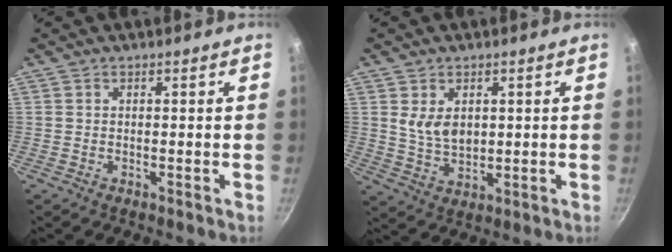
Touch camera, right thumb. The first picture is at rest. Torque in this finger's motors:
{"motor_torque": [0.68, 0.95, 0.35, -0.23, 0.05]}